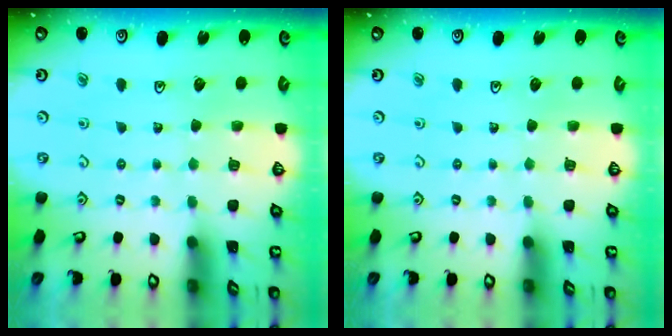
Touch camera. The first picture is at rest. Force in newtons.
{"total": 0.0}